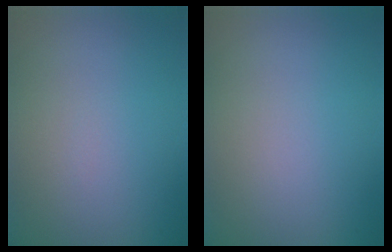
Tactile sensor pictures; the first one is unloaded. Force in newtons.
{"total": 0.0}